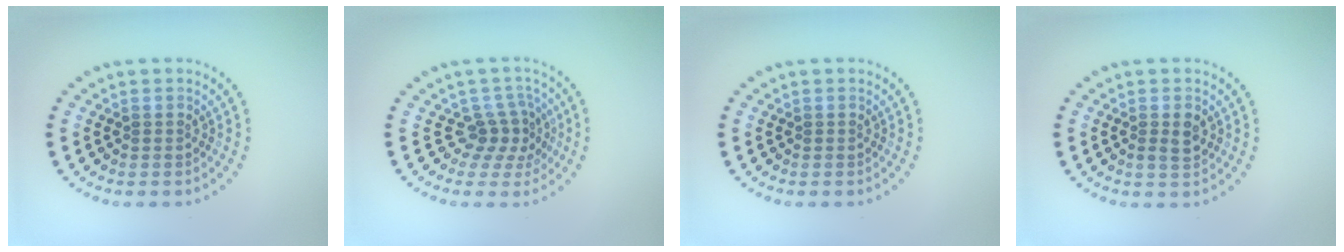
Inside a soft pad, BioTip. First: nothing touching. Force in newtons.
{"total": 2.6, "press": 1.8, "slide": 1.9}
{"total": 0.0}
{"total": 1.7, "press": 1.7, "slide": 0.2}